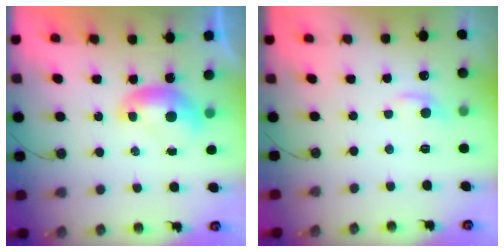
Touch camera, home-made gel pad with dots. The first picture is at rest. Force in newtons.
{"total": 0.9, "press": 0.5, "slide": 0.7}